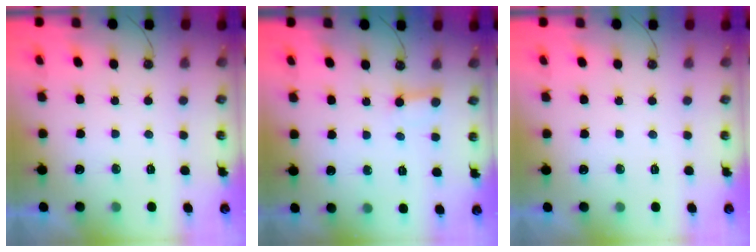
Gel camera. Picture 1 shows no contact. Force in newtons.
{"total": 2.9, "press": 2.9, "slide": 0.2}
{"total": 0.0}